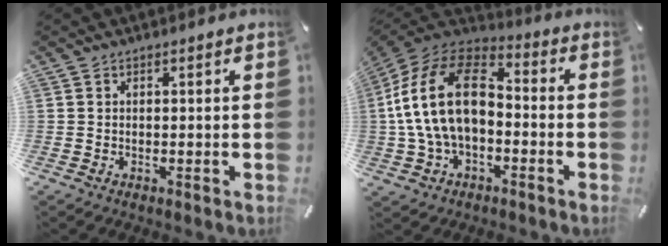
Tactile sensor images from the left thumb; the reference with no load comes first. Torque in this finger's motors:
{"motor_torque": [1.81, 3.20, 1.78, -0.99, 1.05]}